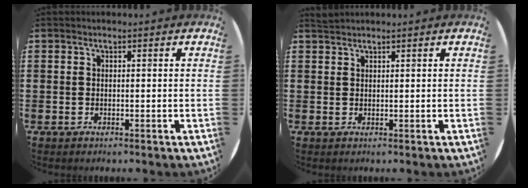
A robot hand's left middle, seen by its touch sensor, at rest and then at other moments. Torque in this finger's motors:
{"motor_torque": [-0.21, -0.07, 0.04, 0.01]}